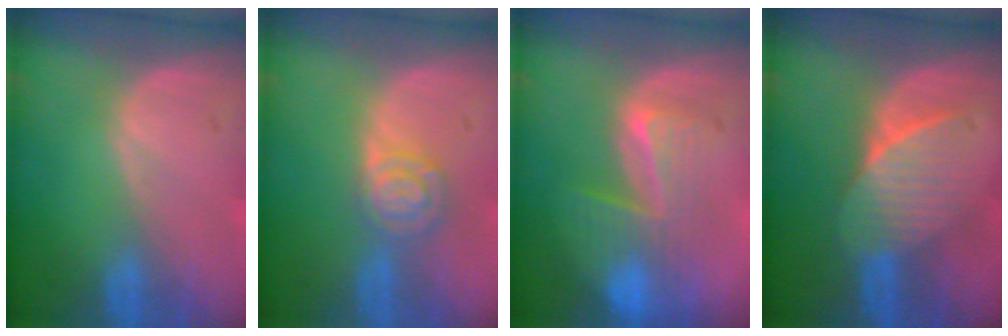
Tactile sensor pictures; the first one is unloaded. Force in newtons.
{"total": 5.1, "press": 4.5, "slide": 2.6}
{"total": 8.2, "press": 7.1, "slide": 4.1}
{"total": 6.6, "press": 6.2, "slide": 2.5}